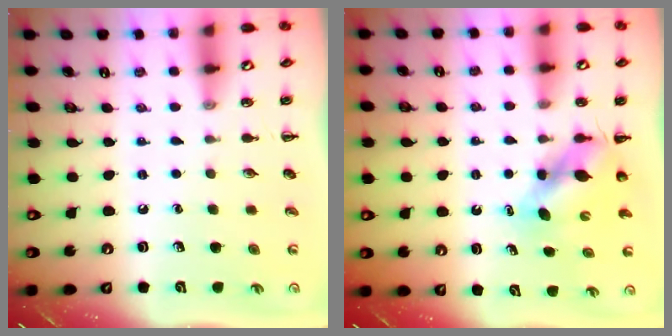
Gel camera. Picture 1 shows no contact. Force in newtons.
{"total": 6.0, "press": 6.0, "slide": 0.4}